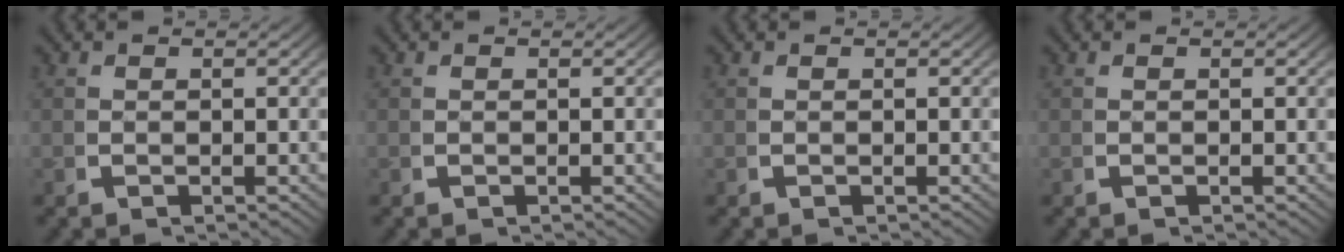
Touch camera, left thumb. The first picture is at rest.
{"total": 0.0}
{"total": 0.0}
{"total": 0.0}